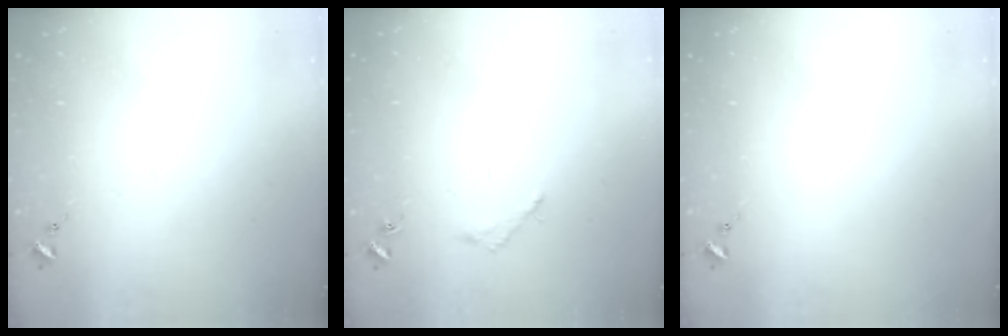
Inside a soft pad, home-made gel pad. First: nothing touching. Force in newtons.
{"total": 1.6, "press": 1.6, "slide": 0.2}
{"total": 0.0}